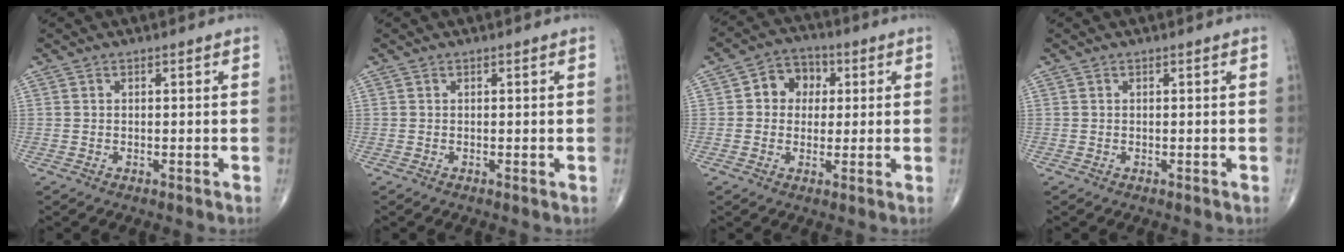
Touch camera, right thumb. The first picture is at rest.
{"total": 0.0}
{"total": 7.1, "force": [1.3, 6.0, 3.5], "torque": [-0.023, 0.011, 0.012]}
{"total": 0.0}